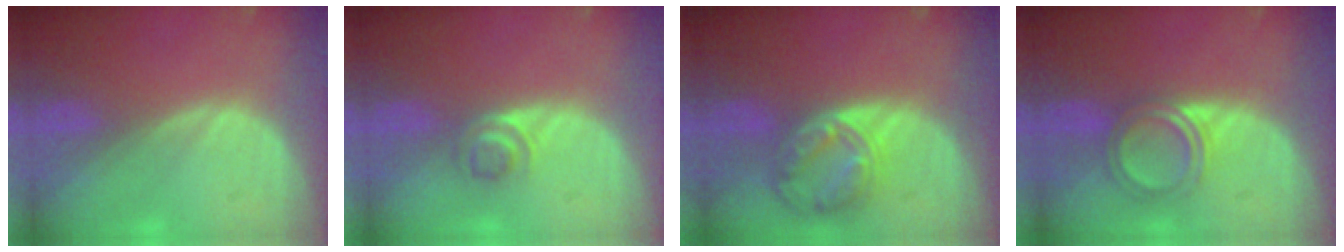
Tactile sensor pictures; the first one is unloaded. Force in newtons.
{"total": 2.8, "press": 2.7, "slide": 1.0}
{"total": 8.2, "press": 7.0, "slide": 4.3}
{"total": 4.9, "press": 4.6, "slide": 1.4}